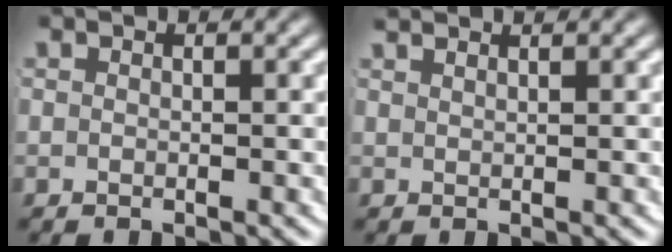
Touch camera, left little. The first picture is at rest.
{"total": 1.6, "force": [1.5, -0.5, 0.4], "torque": [-0.003, 0.001, 0.028]}